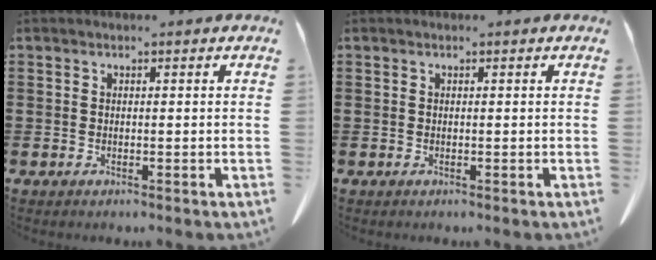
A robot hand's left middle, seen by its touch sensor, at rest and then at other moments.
{"total": 0.0}